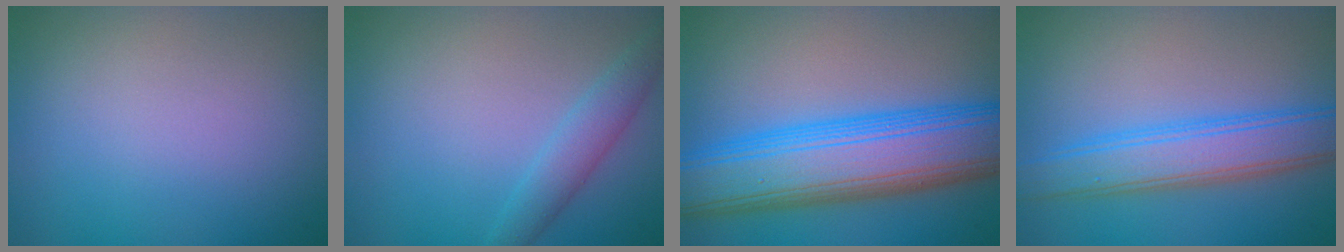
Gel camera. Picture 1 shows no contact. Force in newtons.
{"total": 2.3, "press": 2.3, "slide": 0.1}
{"total": 11.1, "press": 11.1, "slide": 0.1}
{"total": 5.3, "press": 5.3, "slide": 0.0}